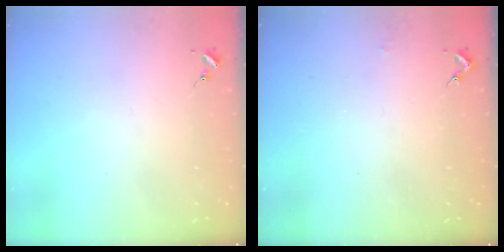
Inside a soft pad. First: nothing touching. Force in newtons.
{"total": 1.4, "press": 1.4, "slide": 0.1}